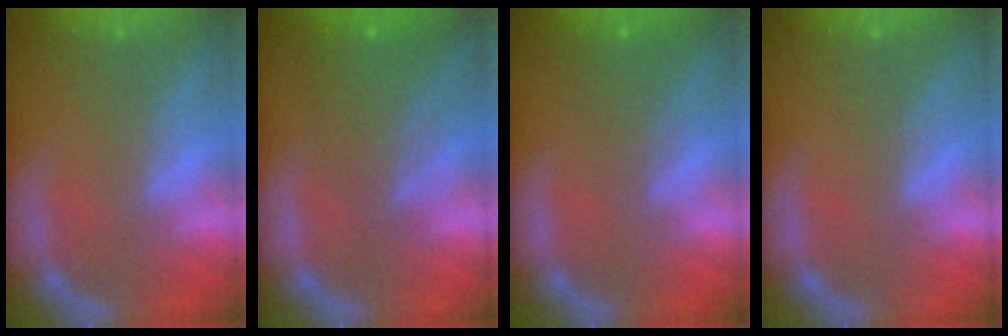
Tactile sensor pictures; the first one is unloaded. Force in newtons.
{"total": 4.6}
{"total": 2.4}
{"total": 0.0}